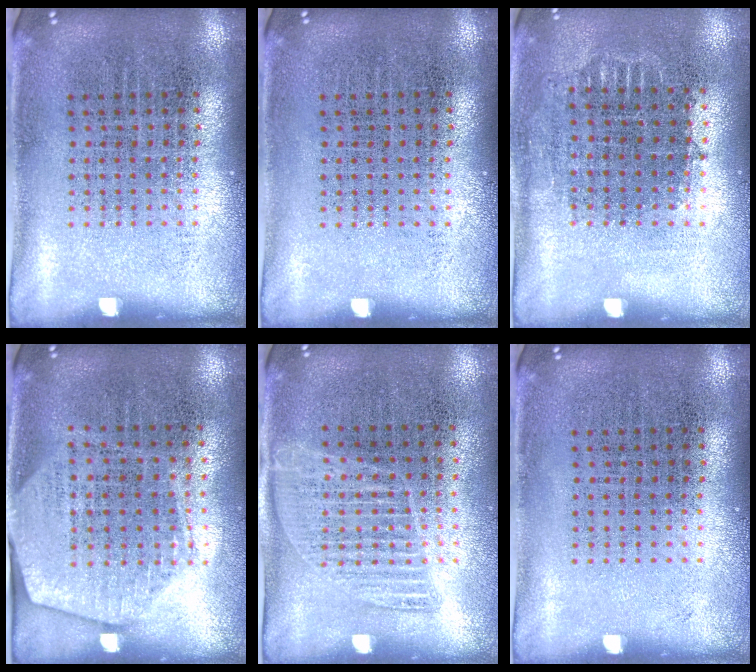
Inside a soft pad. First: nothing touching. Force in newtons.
{"total": 0.0}
{"total": 0.9, "press": 0.8, "slide": 0.4}
{"total": 1.9, "press": 1.7, "slide": 0.9}
{"total": 1.1, "press": 1.0, "slide": 0.5}
{"total": 0.0}